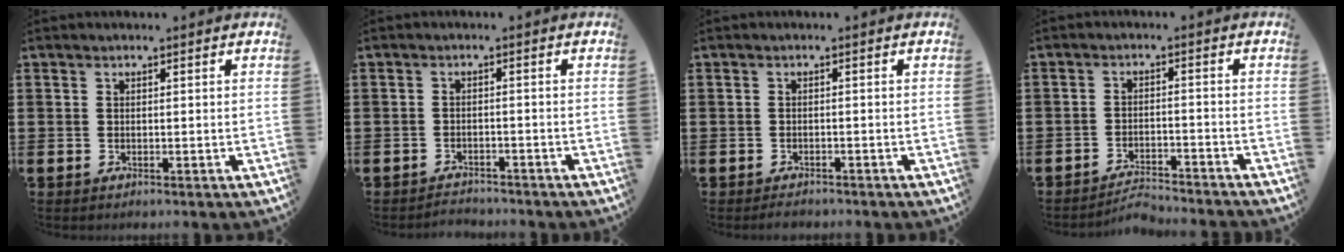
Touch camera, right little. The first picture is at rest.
{"total": 1.7, "force": [-1.7, 0.1, -0.2], "torque": [-0.002, 0.004, -0.038]}
{"total": 0.9, "force": [-0.9, 0.1, 0.1], "torque": [-0.004, -0.001, -0.019]}
{"total": 2.9, "force": [-2.9, 0.0, 0.1], "torque": [-0.006, 0.003, -0.061]}